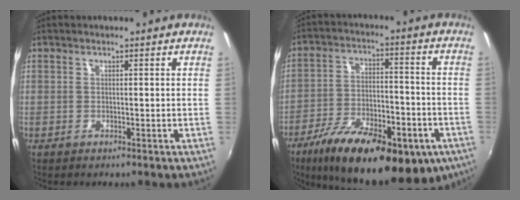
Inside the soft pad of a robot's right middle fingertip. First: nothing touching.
{"total": 26.0, "force": [-15.6, 10.2, 18.1], "torque": [-0.317, -0.037, -0.226]}